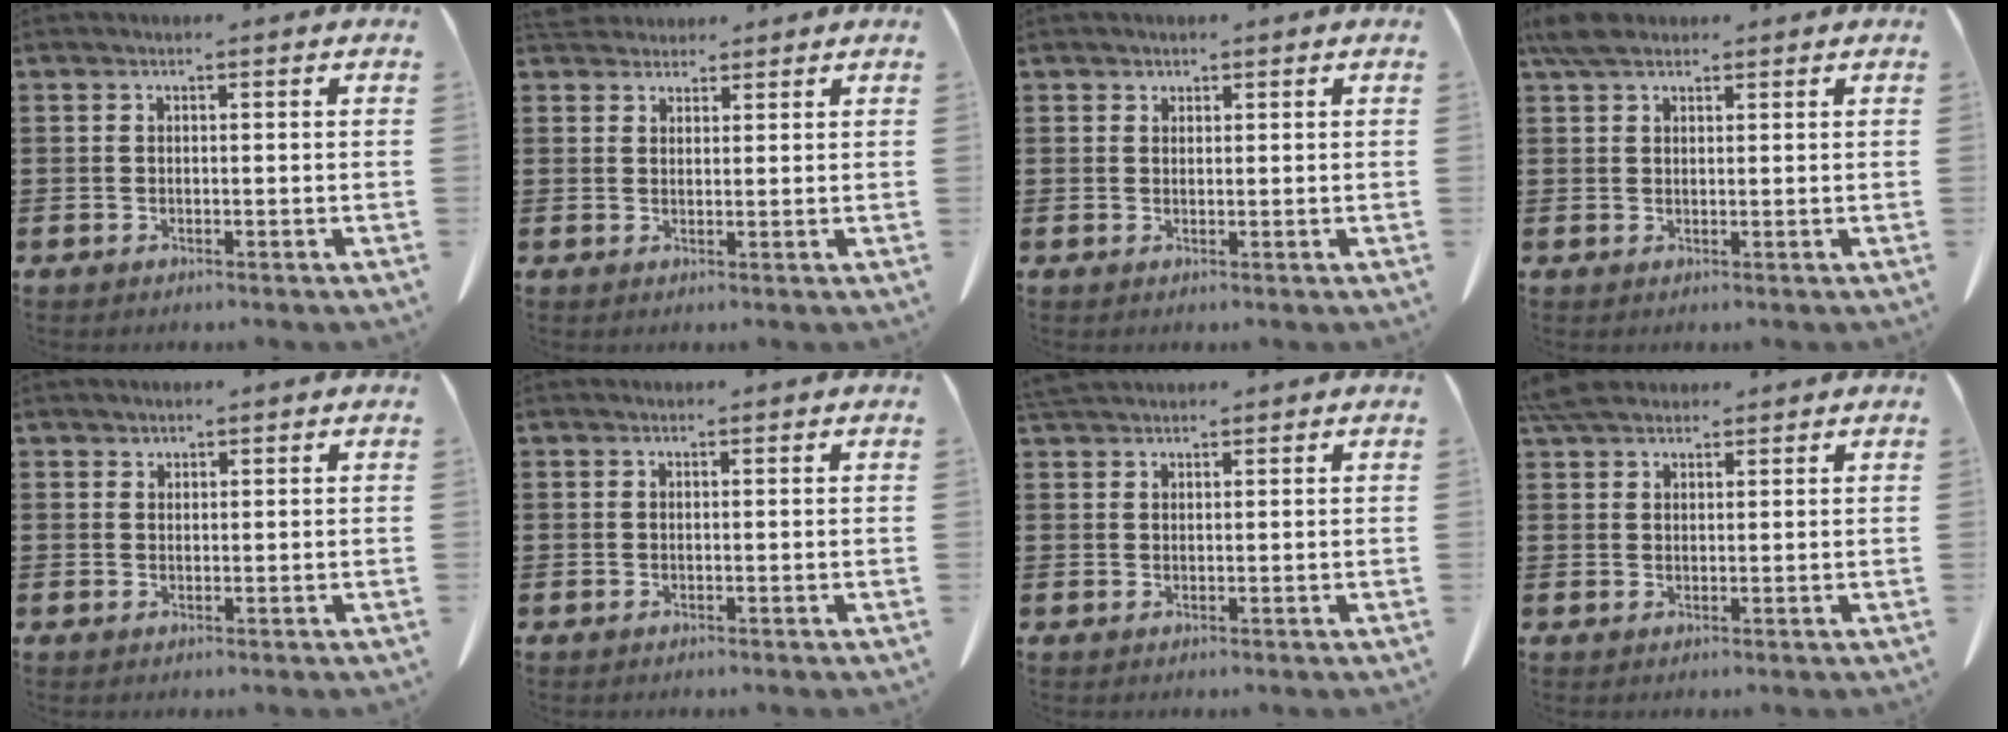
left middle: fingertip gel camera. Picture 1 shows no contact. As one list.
[{"total": 3.5, "force": [3.2, 1.1, 0.8], "torque": [-0.025, -0.005, 0.064]}, {"total": 0.9, "force": [0.8, 0.4, 0.0], "torque": [-0.002, -0.002, 0.017]}, {"total": 3.7, "force": [2.7, 1.6, 2.0], "torque": [-0.048, 0.006, 0.052]}, {"total": 1.2, "force": [1.1, 0.3, -0.1], "torque": [-0.002, -0.002, 0.024]}, {"total": 0.0}, {"total": 2.6, "force": [2.4, 0.5, 0.8], "torque": [-0.023, 0.000, 0.048]}, {"total": 4.5, "force": [4.0, 1.4, 1.6], "torque": [-0.042, -0.002, 0.080]}]